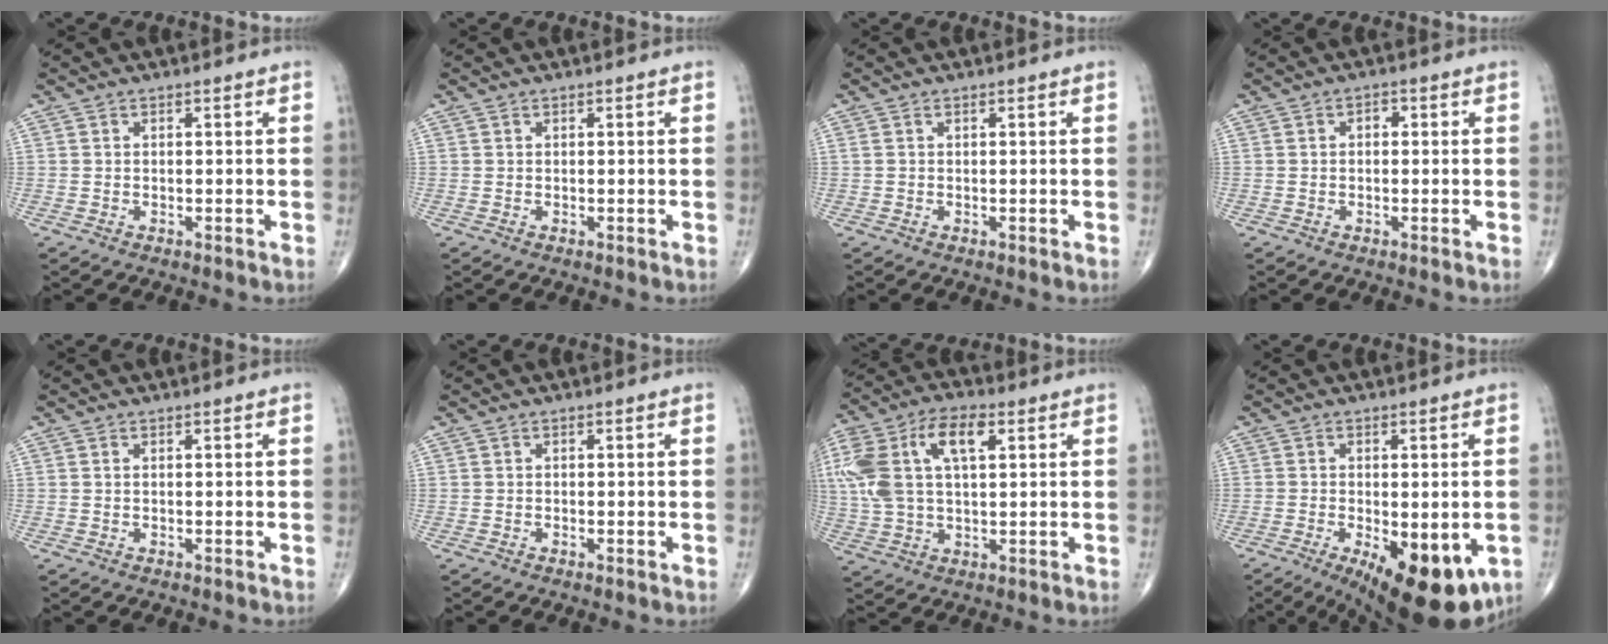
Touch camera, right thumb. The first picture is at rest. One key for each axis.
{"total": 0.0}
{"total": 0.6, "fx": 0.3, "fy": 0.2, "fz": 0.4, "tx": -0.014, "ty": 0.010, "tz": 0.008}
{"total": 1.5, "fx": 0.2, "fy": 1.0, "fz": 1.1, "tx": -0.014, "ty": 0.008, "tz": 0.001}
{"total": 0.0}
{"total": 0.0}
{"total": 17.7, "fx": 4.9, "fy": 9.2, "fz": 14.4, "tx": -0.323, "ty": 0.025, "tz": 0.088}
{"total": 16.5, "fx": -6.4, "fy": 7.1, "fz": 13.5, "tx": -0.159, "ty": -0.013, "tz": -0.079}